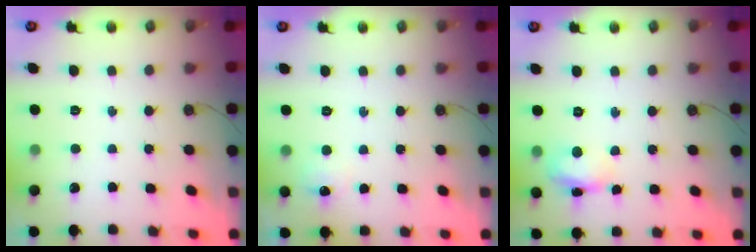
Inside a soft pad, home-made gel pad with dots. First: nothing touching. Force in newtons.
{"total": 6.5, "press": 6.4, "slide": 0.9}
{"total": 8.7, "press": 8.6, "slide": 0.5}